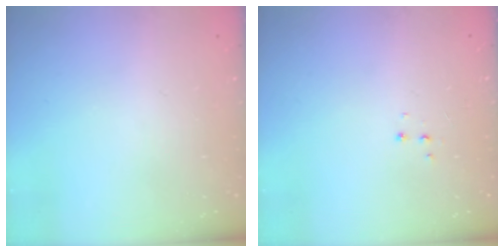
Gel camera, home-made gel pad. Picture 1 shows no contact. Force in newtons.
{"total": 3.4, "press": 3.3, "slide": 0.6}